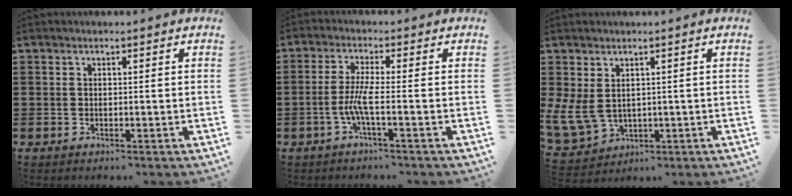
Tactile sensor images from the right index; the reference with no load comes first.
{"total": 4.3, "force": [-1.5, 0.0, 4.0], "torque": [-0.102, -0.015, -0.040]}
{"total": 5.0, "force": [1.3, 3.7, 3.0], "torque": [-0.101, -0.008, 0.022]}